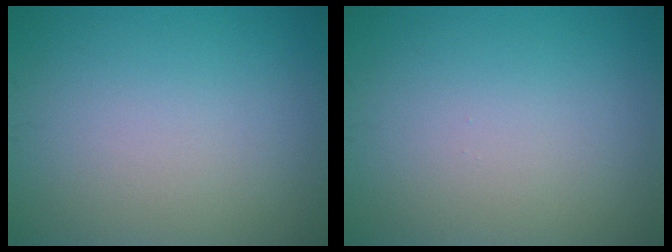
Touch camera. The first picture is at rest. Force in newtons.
{"total": 0.0}